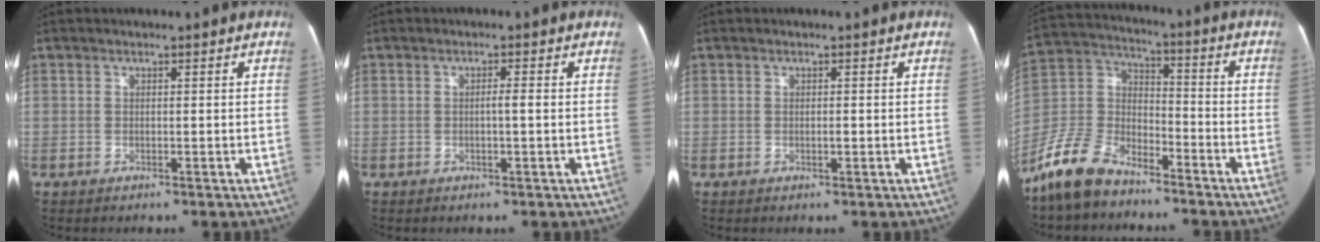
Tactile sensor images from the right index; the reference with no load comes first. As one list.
[{"total": 1.6, "force": [-0.2, 0.2, 1.5], "torque": [-0.026, 0.005, -0.005]}, {"total": 0.7, "force": [-0.2, 0.3, 0.6], "torque": [-0.010, 0.001, -0.005]}, {"total": 12.0, "force": [-9.6, 5.6, 4.7], "torque": [-0.116, 0.015, -0.190]}]